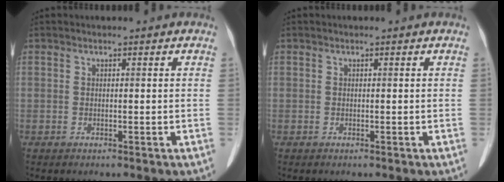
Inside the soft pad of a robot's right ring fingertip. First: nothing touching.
{"total": 0.0}